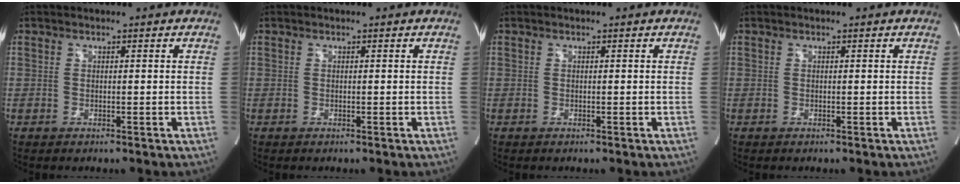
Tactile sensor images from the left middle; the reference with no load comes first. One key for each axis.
{"total": 0.0}
{"total": 0.0}
{"total": 0.0}